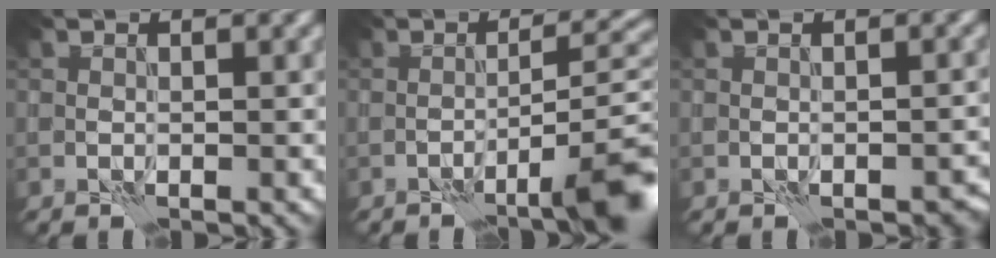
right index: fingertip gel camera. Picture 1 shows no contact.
{"total": 8.0, "force": [-4.2, 1.5, 6.6], "torque": [-0.081, 0.013, -0.064]}
{"total": 1.4, "force": [-0.9, 0.7, 0.8], "torque": [-0.009, -0.005, -0.008]}